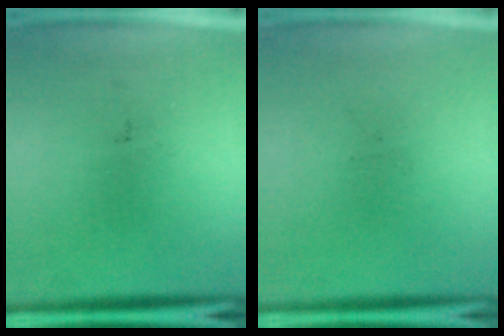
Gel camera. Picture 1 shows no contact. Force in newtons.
{"total": 0.0}